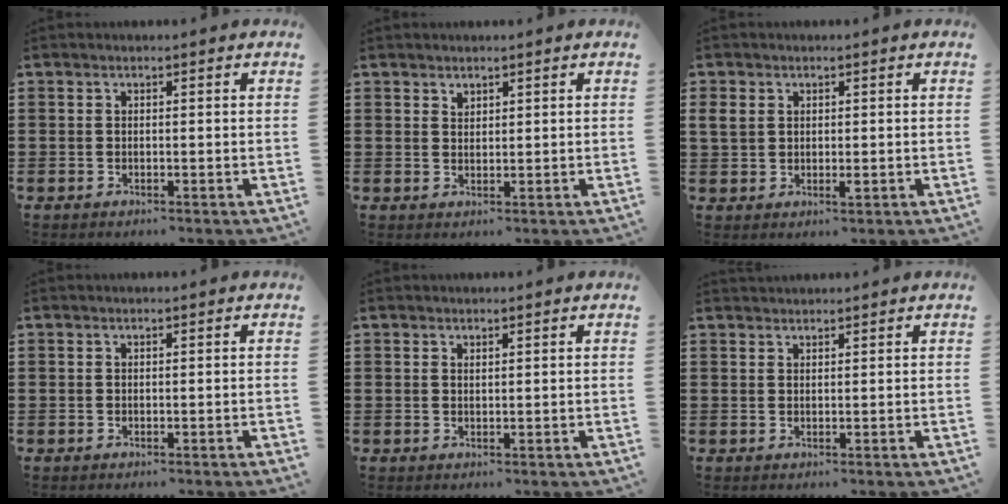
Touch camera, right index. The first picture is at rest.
{"total": 1.2, "force": [1.1, 0.5, 0.1], "torque": [-0.003, -0.001, 0.022]}
{"total": 2.5, "force": [0.6, 1.9, 1.6], "torque": [-0.042, 0.001, 0.010]}
{"total": 0.0}
{"total": 0.6, "force": [0.5, 0.2, 0.1], "torque": [-0.003, 0.001, 0.011]}
{"total": 0.9, "force": [0.8, 0.0, -0.2], "torque": [0.003, 0.001, 0.017]}